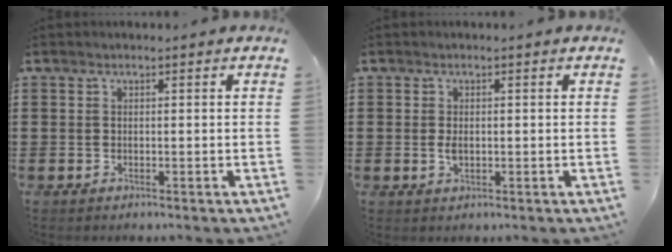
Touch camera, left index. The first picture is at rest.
{"total": 1.9, "force": [-0.1, 0.9, 1.6], "torque": [-0.040, -0.002, -0.004]}